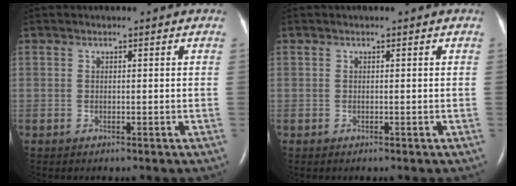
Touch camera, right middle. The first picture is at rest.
{"total": 0.0}